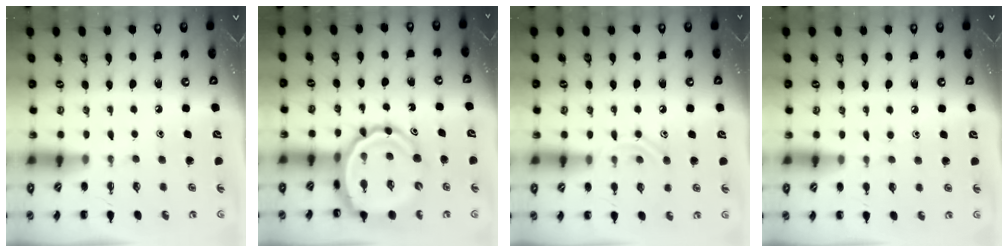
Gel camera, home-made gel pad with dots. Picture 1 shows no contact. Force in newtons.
{"total": 12.8, "press": 12.2, "slide": 3.7}
{"total": 8.5, "press": 8.3, "slide": 1.6}
{"total": 3.5, "press": 3.2, "slide": 1.5}